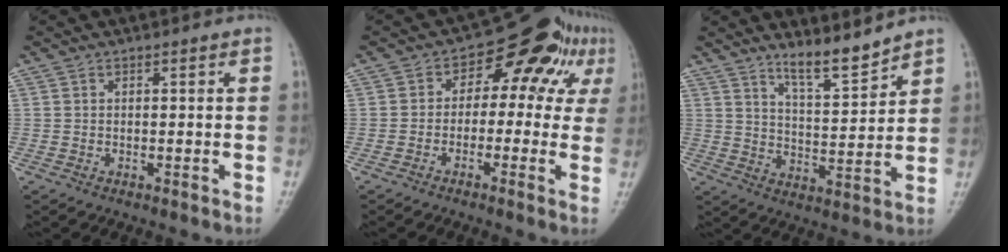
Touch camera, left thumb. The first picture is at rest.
{"total": 11.5, "force": [2.0, 7.7, 8.3], "torque": [-0.047, 0.041, 0.011]}
{"total": 7.2, "force": [6.3, 0.8, 3.4], "torque": [-0.051, -0.060, 0.113]}